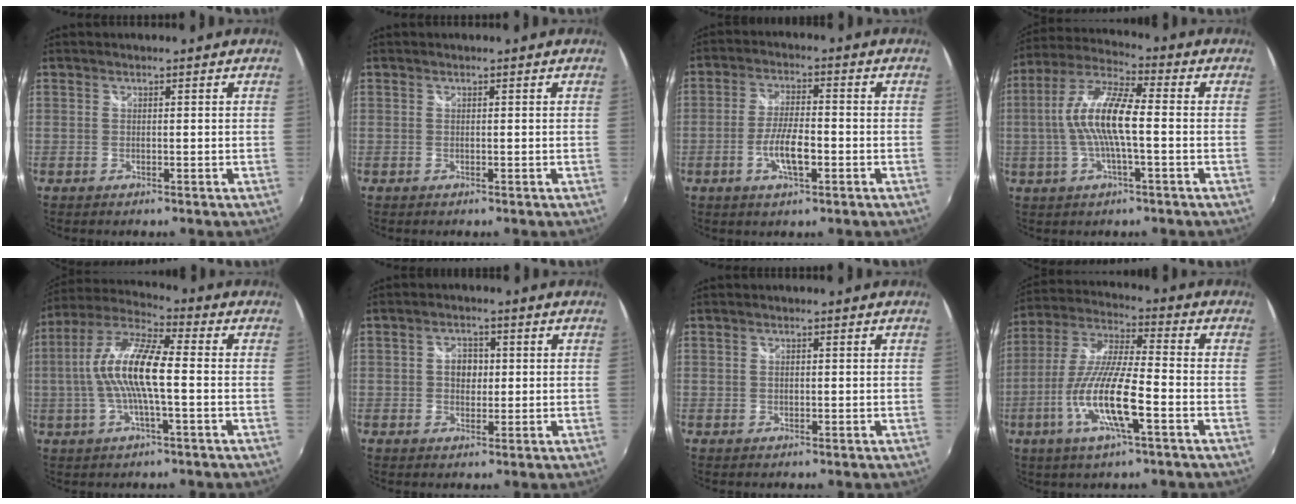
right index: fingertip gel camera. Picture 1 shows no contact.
{"total": 0.0}
{"total": 6.9, "force": [-2.5, 1.8, 6.2], "torque": [-0.123, -0.001, -0.046]}
{"total": 12.0, "force": [-1.0, 2.6, 11.7], "torque": [-0.235, 0.011, -0.022]}
{"total": 13.1, "force": [-0.9, 2.8, 12.8], "torque": [-0.251, 0.011, -0.023]}
{"total": 3.7, "force": [0.2, 3.0, 2.2], "torque": [-0.032, 0.008, 0.003]}
{"total": 0.8, "force": [0.0, 0.7, 0.5], "torque": [-0.007, 0.001, -0.001]}
{"total": 14.7, "force": [-5.6, 2.2, 13.5], "torque": [-0.274, -0.012, -0.109]}